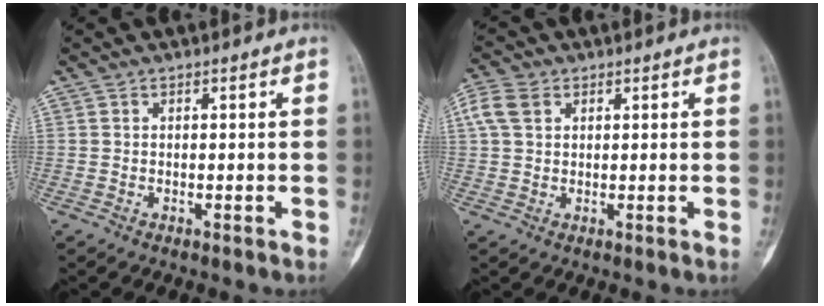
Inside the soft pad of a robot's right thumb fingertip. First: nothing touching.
{"total": 4.8, "force": [1.8, 3.4, 2.9], "torque": [-0.068, 0.011, 0.036]}